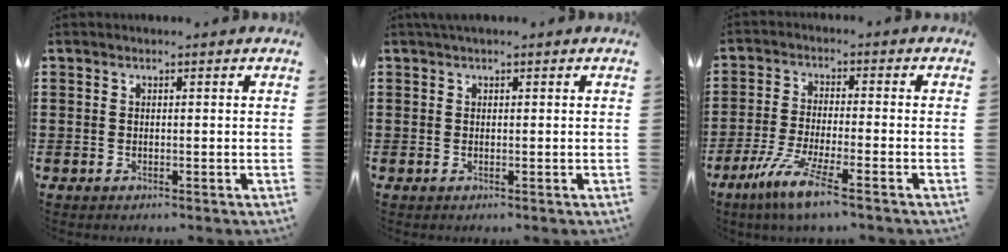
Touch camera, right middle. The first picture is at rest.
{"total": 0.8, "force": [0.4, 0.0, 0.7], "torque": [-0.013, 0.001, 0.006]}
{"total": 6.9, "force": [-4.8, 0.4, 5.0], "torque": [-0.106, -0.013, -0.091]}